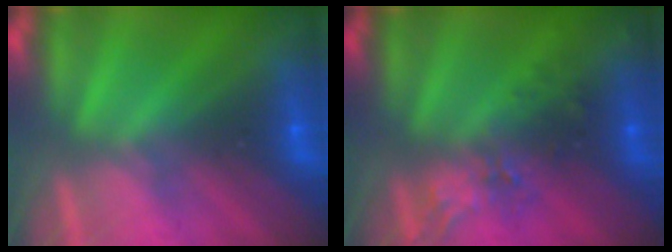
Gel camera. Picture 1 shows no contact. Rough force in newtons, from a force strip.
{"total": 2.6}